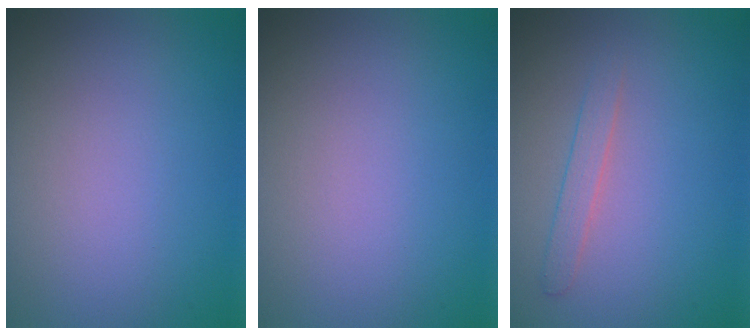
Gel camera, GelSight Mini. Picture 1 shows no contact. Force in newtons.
{"total": 0.0}
{"total": 1.4, "press": 1.4, "slide": 0.1}